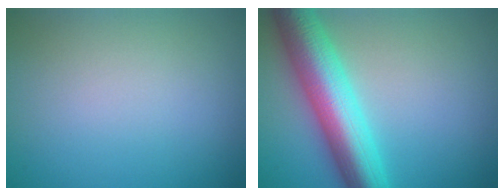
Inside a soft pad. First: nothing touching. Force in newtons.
{"total": 9.0, "press": 9.0, "slide": 0.3}